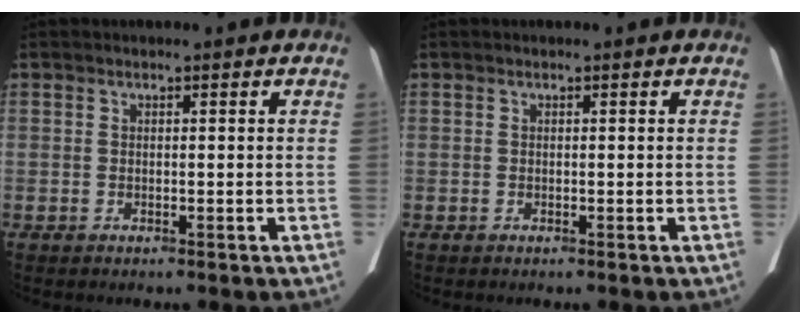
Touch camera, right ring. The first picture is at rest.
{"total": 0.0}